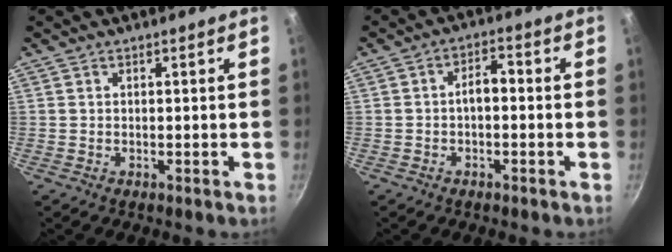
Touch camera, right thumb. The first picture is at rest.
{"total": 3.5, "force": [-0.7, 1.8, 3.0], "torque": [-0.042, 0.020, -0.017]}